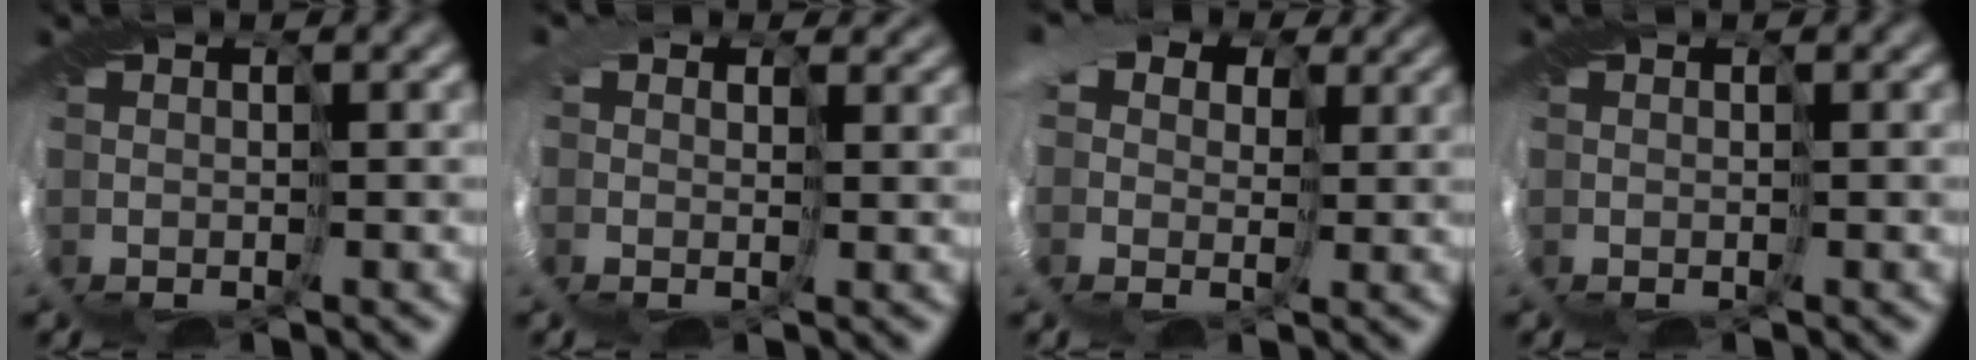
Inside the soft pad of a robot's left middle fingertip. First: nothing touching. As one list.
[{"total": 4.5, "force": [2.2, 3.5, 1.8], "torque": [-0.057, 0.012, 0.014]}, {"total": 11.1, "force": [4.5, 8.2, 5.9], "torque": [-0.141, 0.033, 0.038]}, {"total": 0.0}]